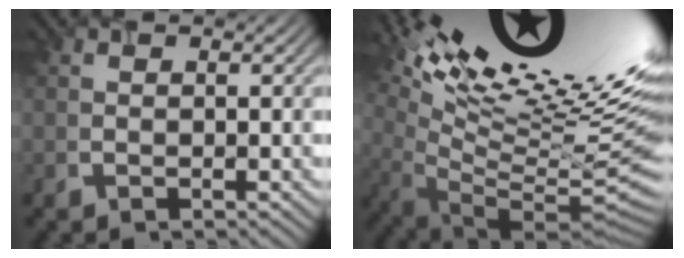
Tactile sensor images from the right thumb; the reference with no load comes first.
{"total": 19.0, "force": [9.1, 4.9, 15.9], "torque": [-0.217, 0.027, 0.157]}